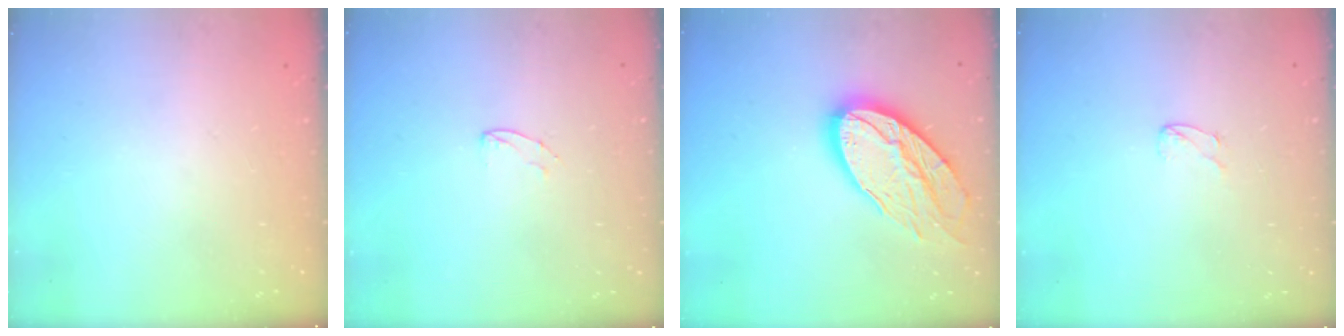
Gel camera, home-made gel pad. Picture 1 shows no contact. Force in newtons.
{"total": 3.8, "press": 3.8, "slide": 0.4}
{"total": 18.4, "press": 18.4, "slide": 1.7}
{"total": 3.0, "press": 3.0, "slide": 0.3}